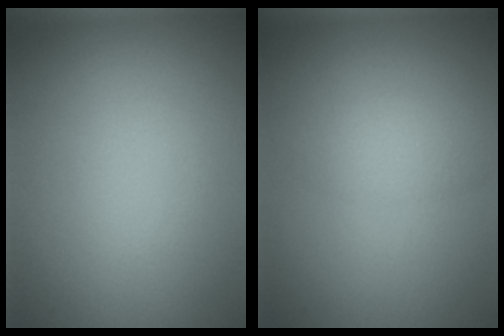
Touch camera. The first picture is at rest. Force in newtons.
{"total": 2.0, "press": 2.0, "slide": 0.0}